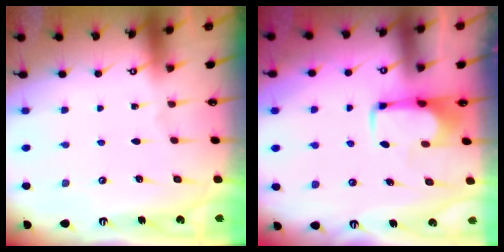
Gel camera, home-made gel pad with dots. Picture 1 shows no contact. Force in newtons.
{"total": 2.0, "press": 2.0, "slide": 0.4}